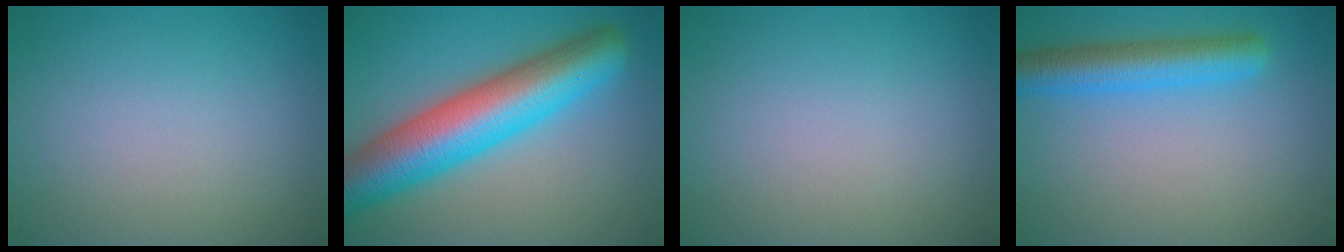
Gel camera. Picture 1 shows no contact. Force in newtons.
{"total": 10.7, "press": 10.7, "slide": 0.2}
{"total": 0.0}
{"total": 4.8, "press": 4.8, "slide": 0.2}